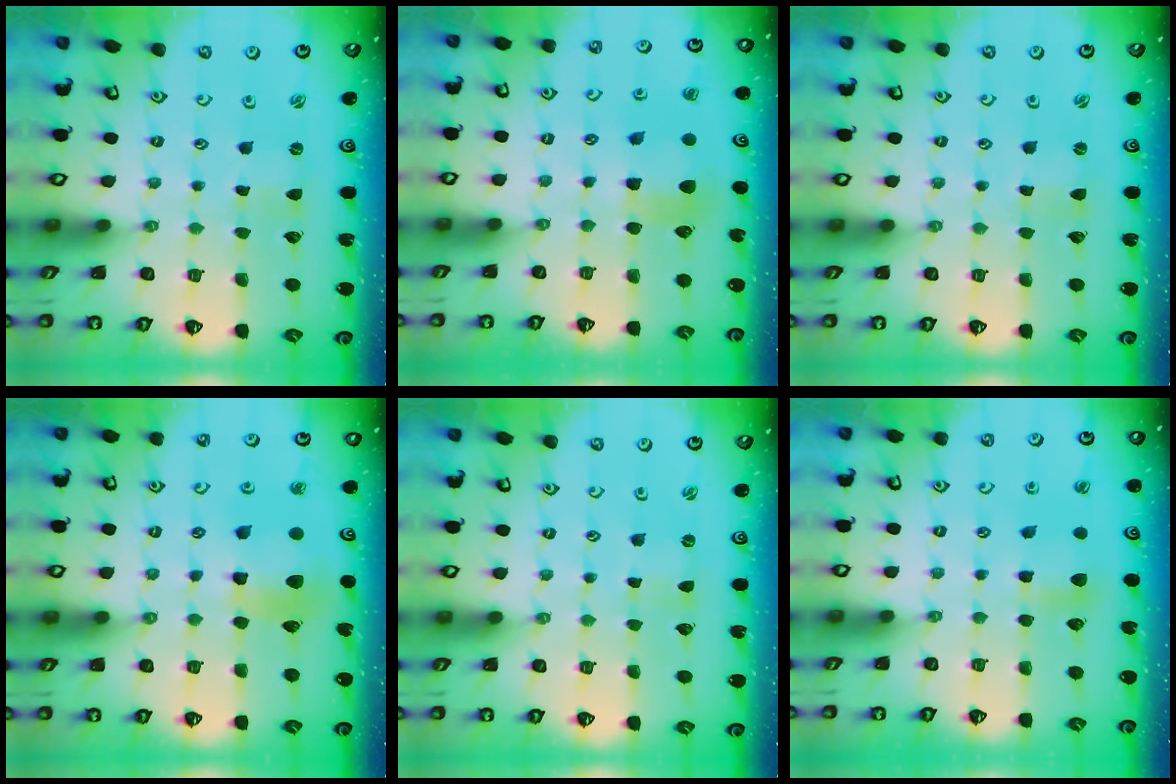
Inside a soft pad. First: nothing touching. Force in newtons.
{"total": 6.7, "press": 6.7, "slide": 0.3}
{"total": 0.0}
{"total": 10.3, "press": 10.3, "slide": 1.3}
{"total": 0.0}
{"total": 6.2, "press": 6.2, "slide": 0.8}